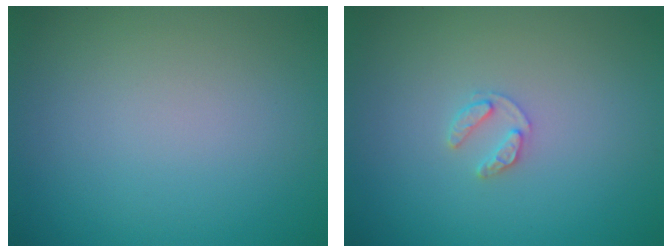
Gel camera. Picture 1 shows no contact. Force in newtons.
{"total": 1.3, "press": 1.3, "slide": 0.2}